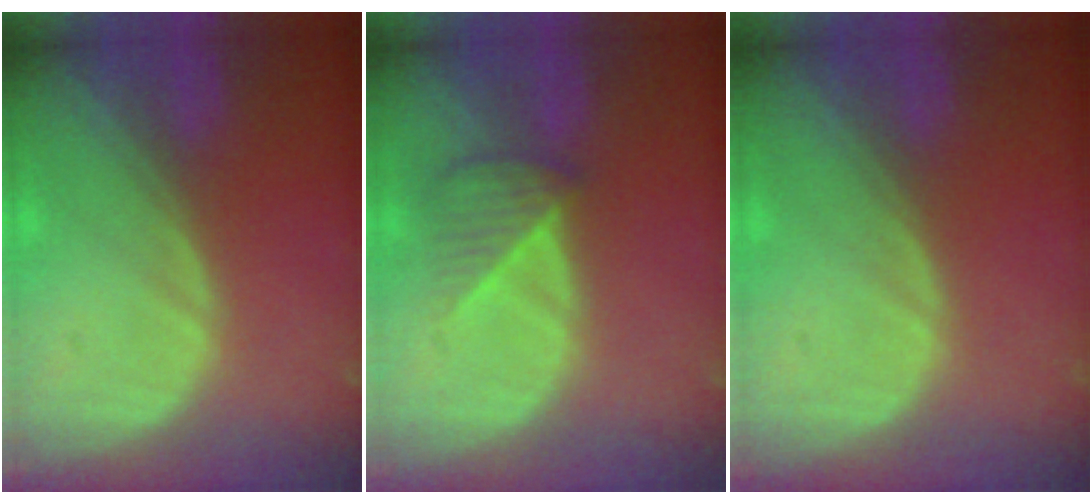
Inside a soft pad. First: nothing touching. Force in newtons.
{"total": 3.5, "press": 3.5, "slide": 0.4}
{"total": 0.0}